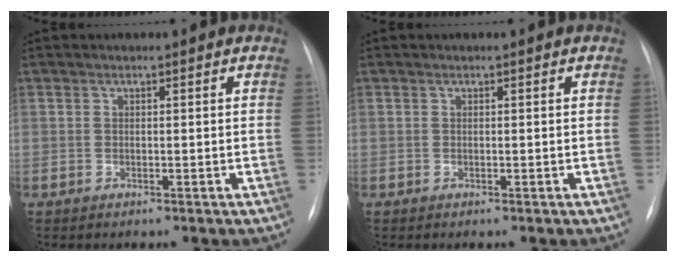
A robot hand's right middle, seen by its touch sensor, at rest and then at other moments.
{"total": 0.0}